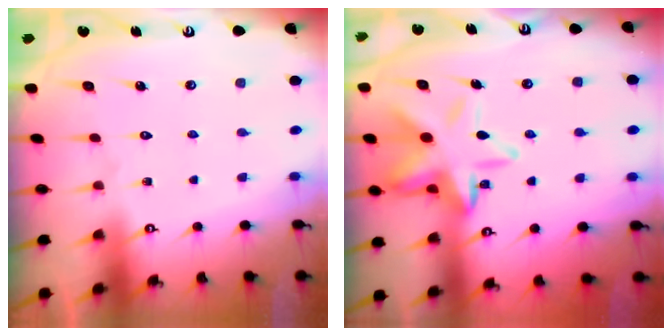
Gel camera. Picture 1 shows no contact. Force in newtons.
{"total": 14.2, "press": 14.1, "slide": 1.6}